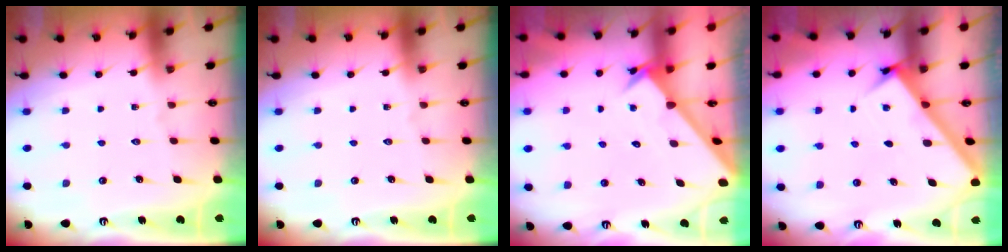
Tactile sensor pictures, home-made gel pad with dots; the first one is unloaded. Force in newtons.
{"total": 0.0}
{"total": 2.5, "press": 2.5, "slide": 0.2}
{"total": 3.0, "press": 3.0, "slide": 0.2}